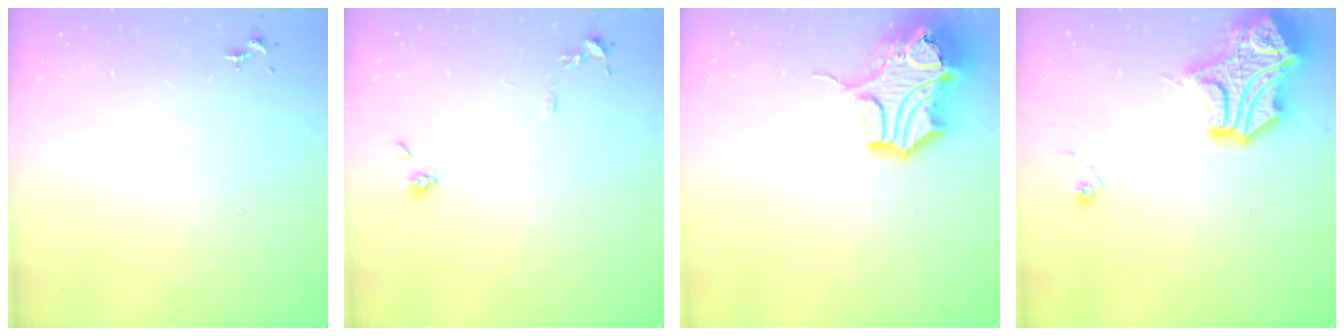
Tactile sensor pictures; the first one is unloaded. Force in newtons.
{"total": 7.2, "press": 7.2, "slide": 0.8}
{"total": 19.8, "press": 19.6, "slide": 2.6}
{"total": 21.1, "press": 21.0, "slide": 2.6}